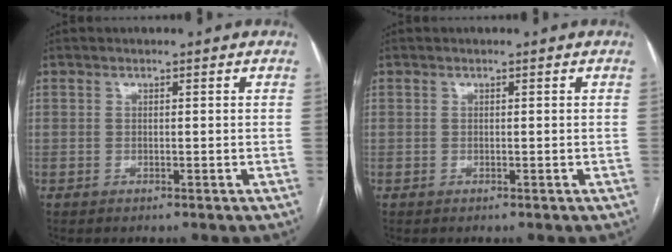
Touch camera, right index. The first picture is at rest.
{"total": 0.0}